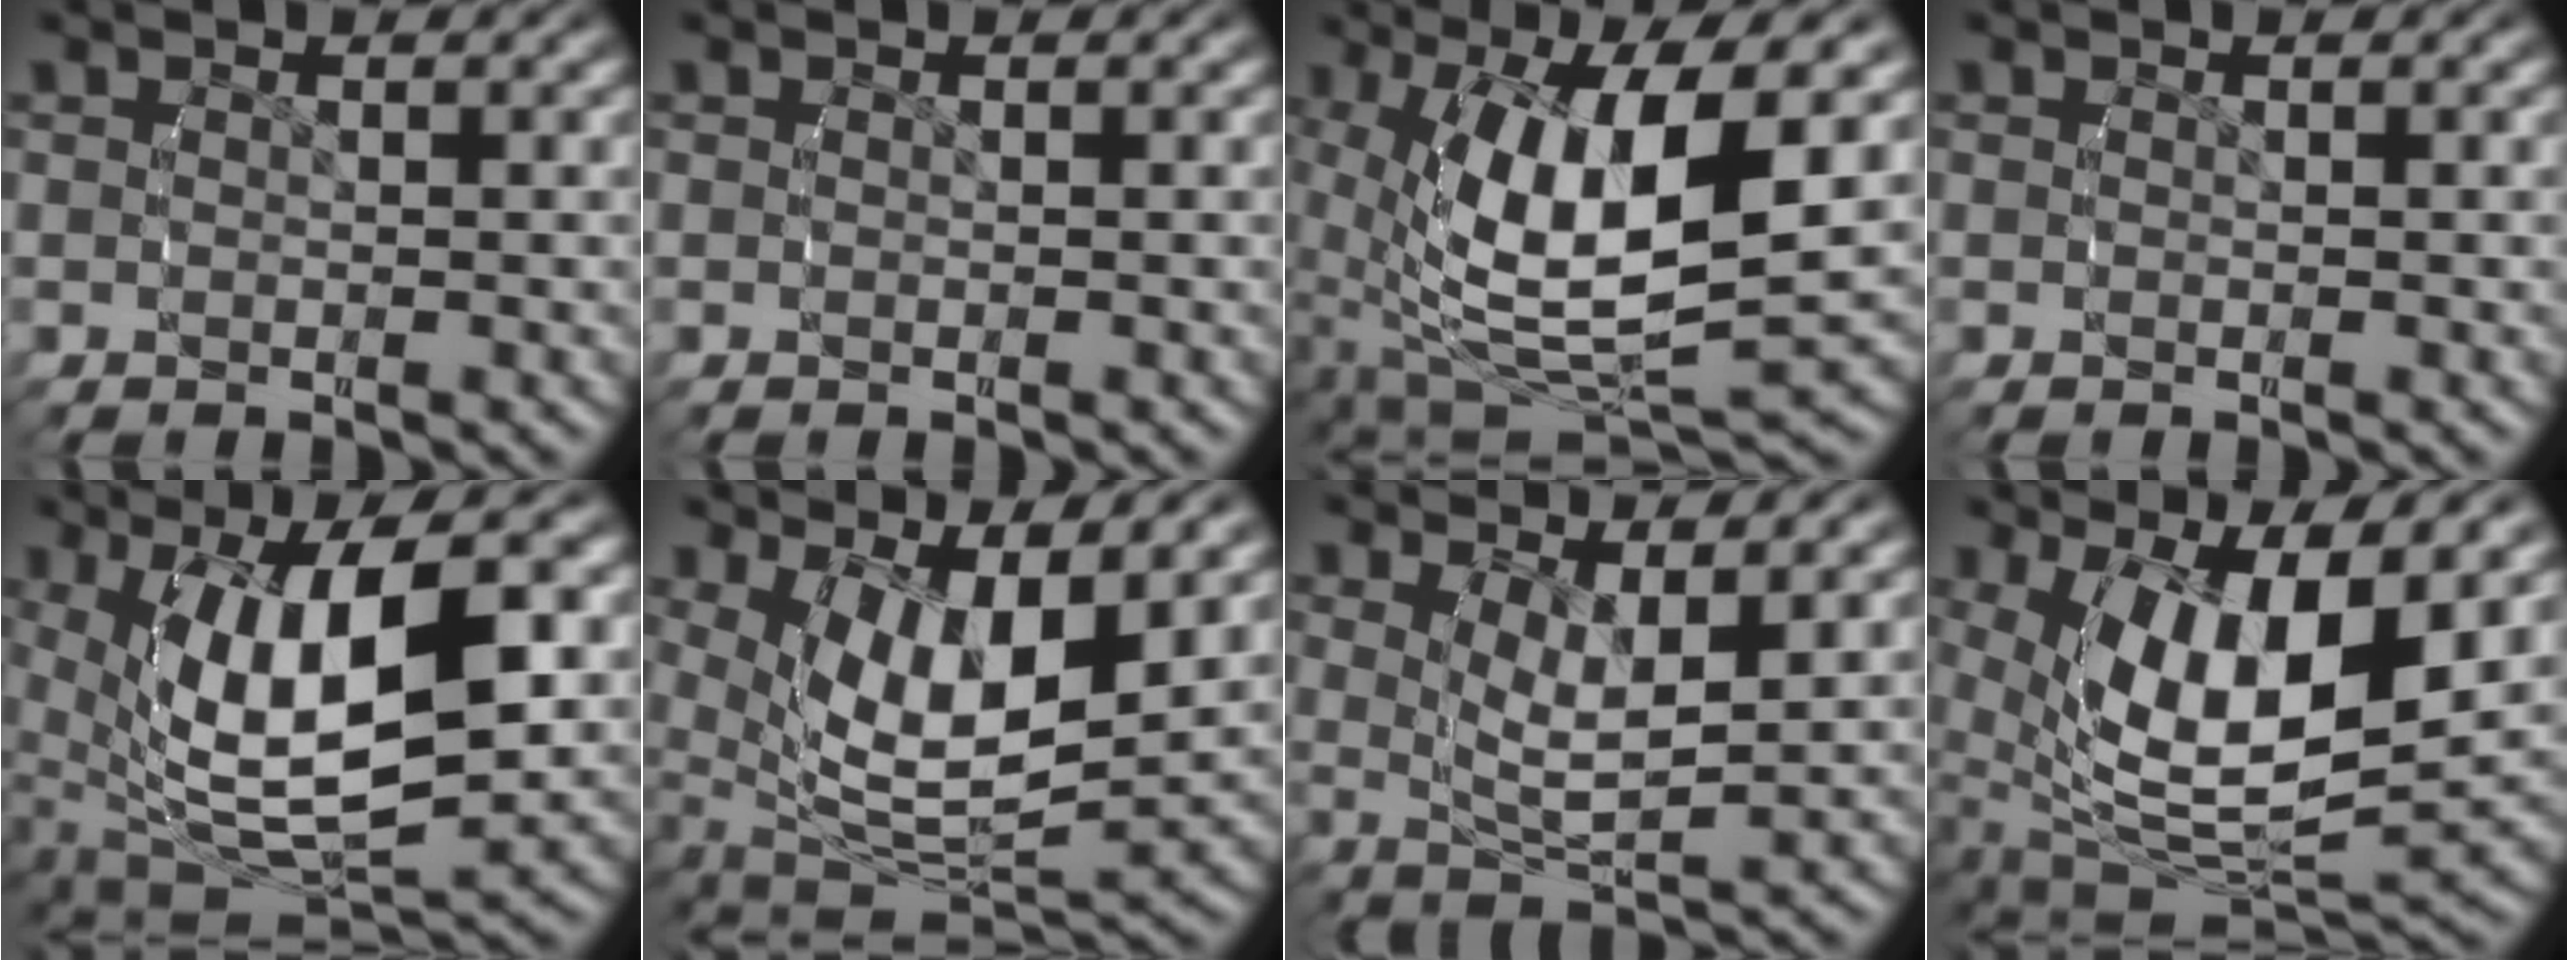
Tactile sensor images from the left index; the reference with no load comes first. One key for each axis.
{"total": 0.0}
{"total": 13.5, "fx": -1.3, "fy": 7.3, "fz": 11.2, "tx": -0.218, "ty": -0.043, "tz": 0.008}
{"total": 0.0}
{"total": 14.3, "fx": -2.1, "fy": 8.5, "fz": 11.3, "tx": -0.221, "ty": -0.042, "tz": -0.005}
{"total": 11.0, "fx": -0.2, "fy": 7.0, "fz": 8.5, "tx": -0.177, "ty": -0.058, "tz": 0.028}
{"total": 5.2, "fx": 1.6, "fy": 2.1, "fz": 4.6, "tx": -0.083, "ty": -0.013, "tz": 0.031}
{"total": 12.6, "fx": -0.9, "fy": 7.6, "fz": 10.1, "tx": -0.210, "ty": -0.060, "tz": 0.016}